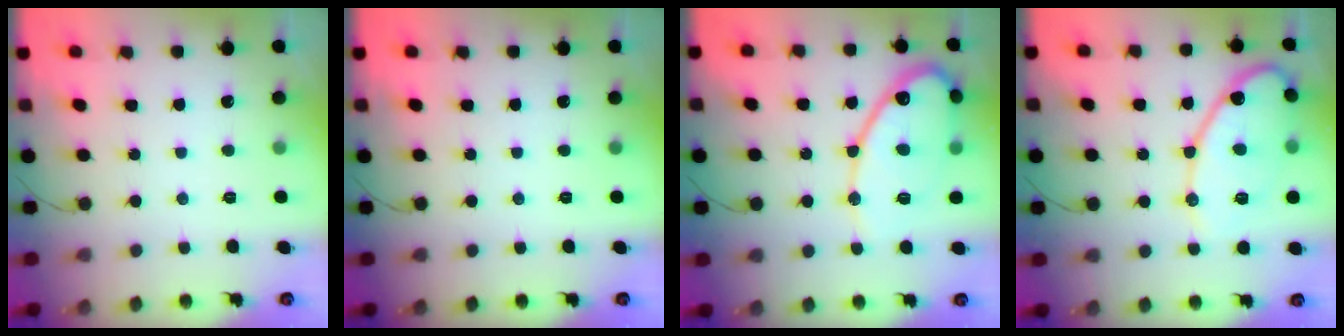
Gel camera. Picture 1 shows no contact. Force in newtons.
{"total": 0.0}
{"total": 15.4, "press": 15.3, "slide": 1.2}
{"total": 13.8, "press": 13.8, "slide": 0.8}